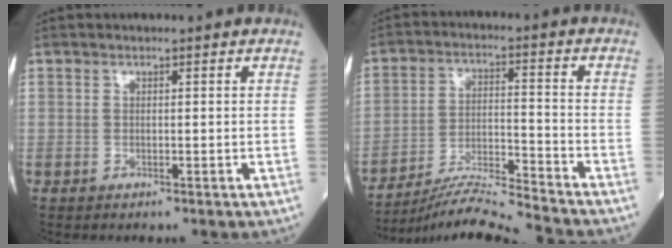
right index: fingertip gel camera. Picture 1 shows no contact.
{"total": 10.1, "force": [-9.7, -2.4, 1.6], "torque": [-0.027, 0.001, -0.176]}